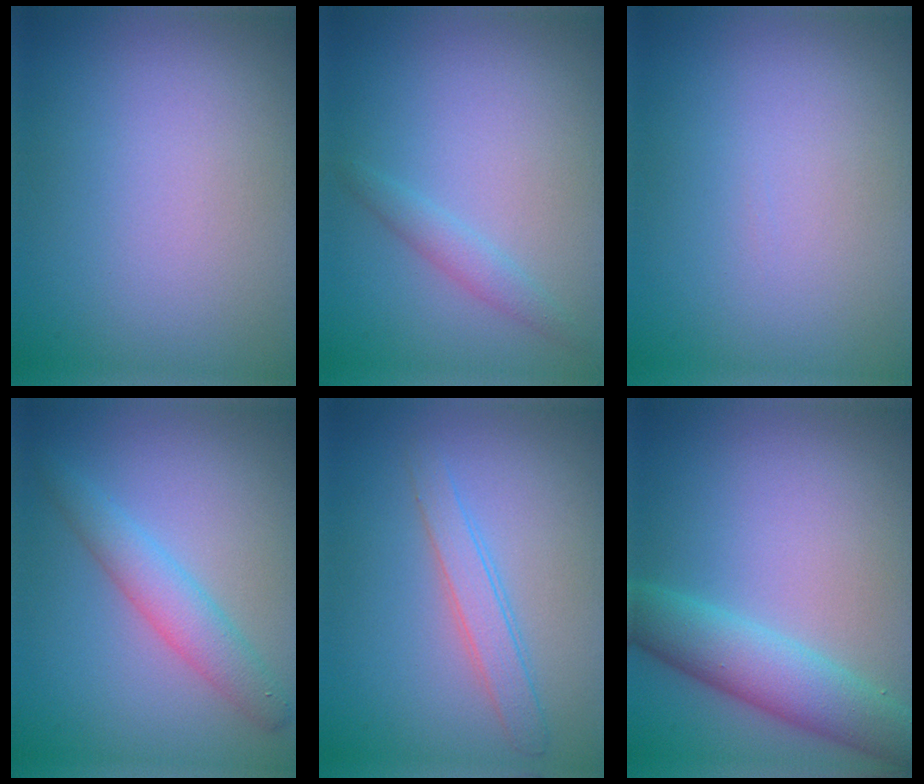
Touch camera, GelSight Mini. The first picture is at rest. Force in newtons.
{"total": 1.4, "press": 1.4, "slide": 0.0}
{"total": 0.0}
{"total": 3.1, "press": 3.1, "slide": 0.1}
{"total": 2.2, "press": 2.2, "slide": 0.1}
{"total": 5.1, "press": 5.1, "slide": 0.2}